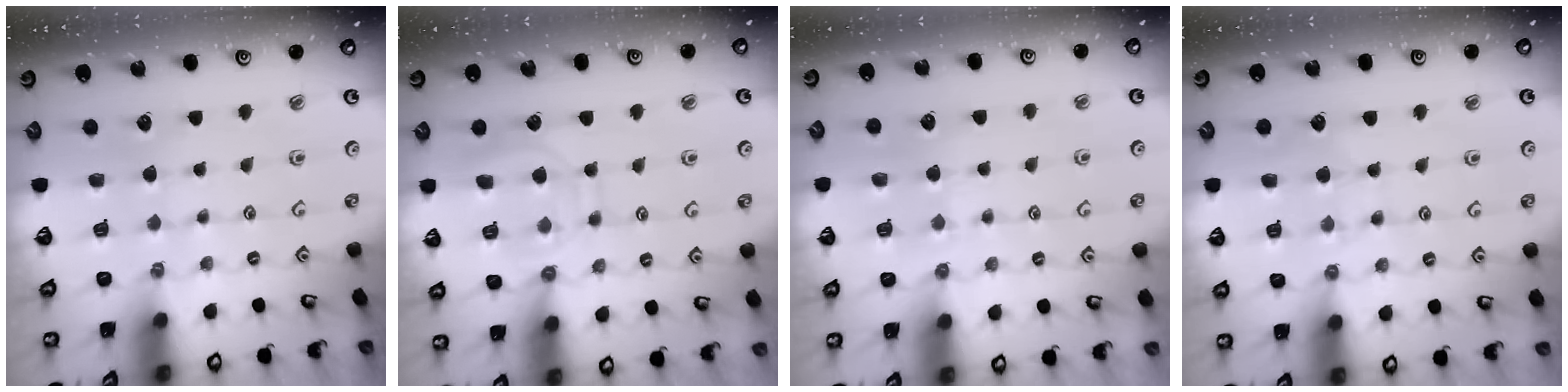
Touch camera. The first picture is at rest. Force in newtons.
{"total": 10.9, "press": 10.9, "slide": 0.9}
{"total": 3.4, "press": 3.3, "slide": 0.5}
{"total": 4.1, "press": 4.1, "slide": 0.6}